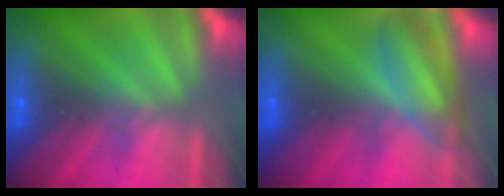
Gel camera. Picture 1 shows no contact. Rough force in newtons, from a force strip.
{"total": 4.8}